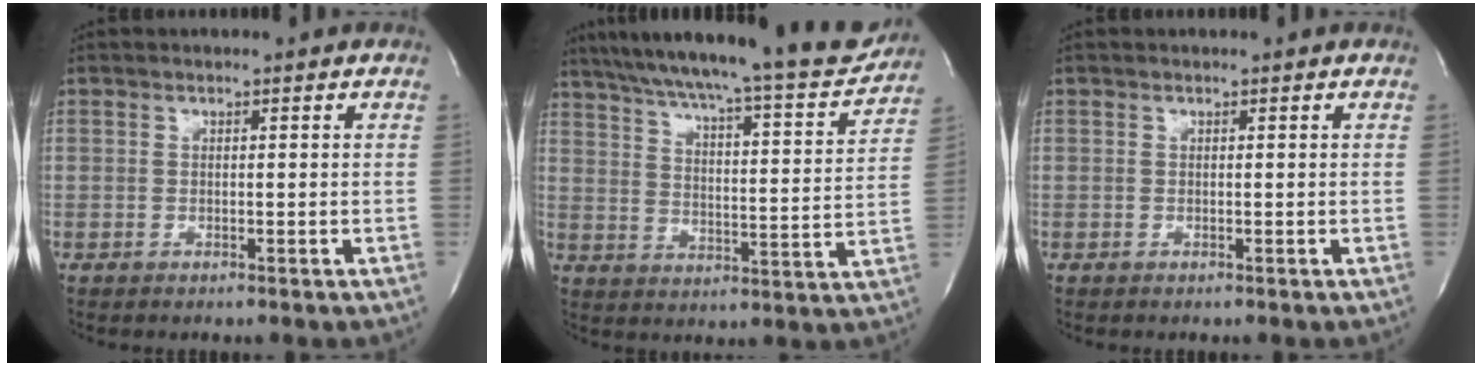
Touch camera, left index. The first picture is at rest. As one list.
[{"total": 22.3, "force": [20.2, 1.6, 9.4], "torque": [-0.152, -0.035, 0.273]}, {"total": 0.0}]